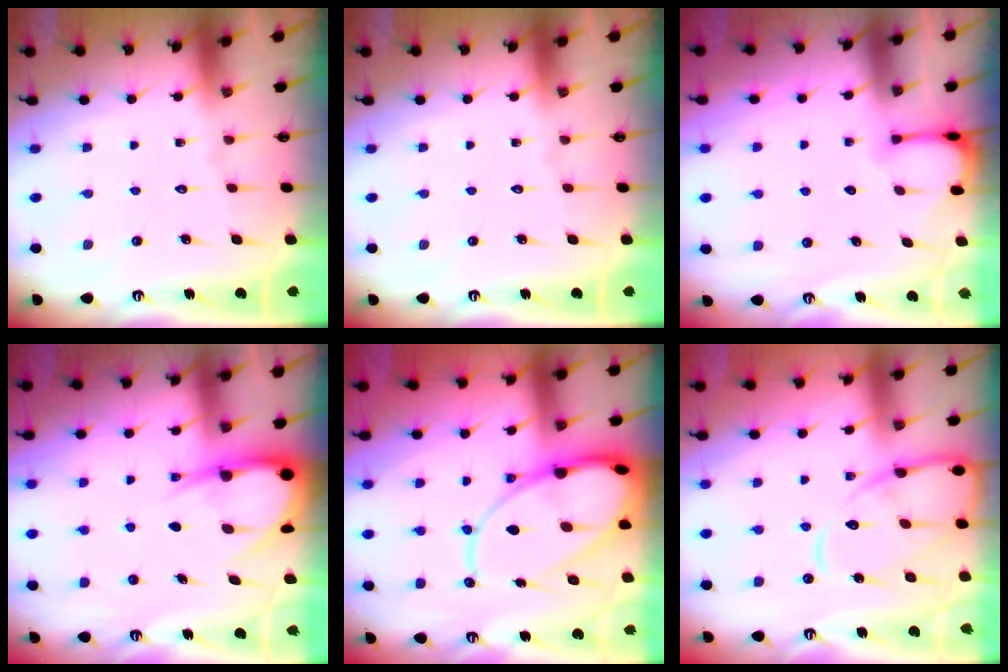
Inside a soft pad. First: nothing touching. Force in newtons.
{"total": 0.0}
{"total": 2.6, "press": 2.5, "slide": 0.4}
{"total": 9.2, "press": 9.2, "slide": 0.9}
{"total": 19.3, "press": 19.2, "slide": 2.0}
{"total": 12.7, "press": 12.6, "slide": 1.3}